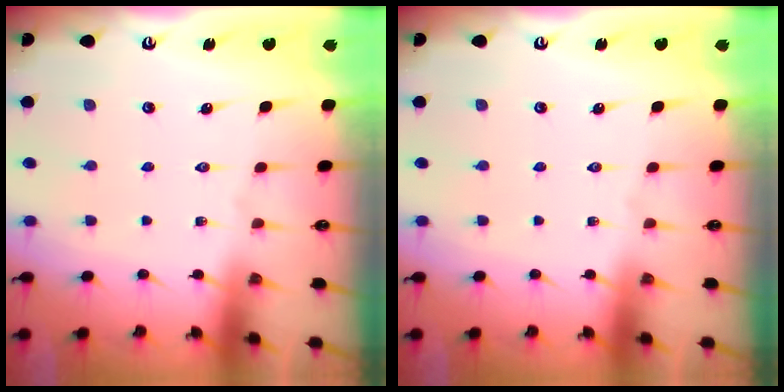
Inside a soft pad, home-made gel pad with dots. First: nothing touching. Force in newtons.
{"total": 0.0}